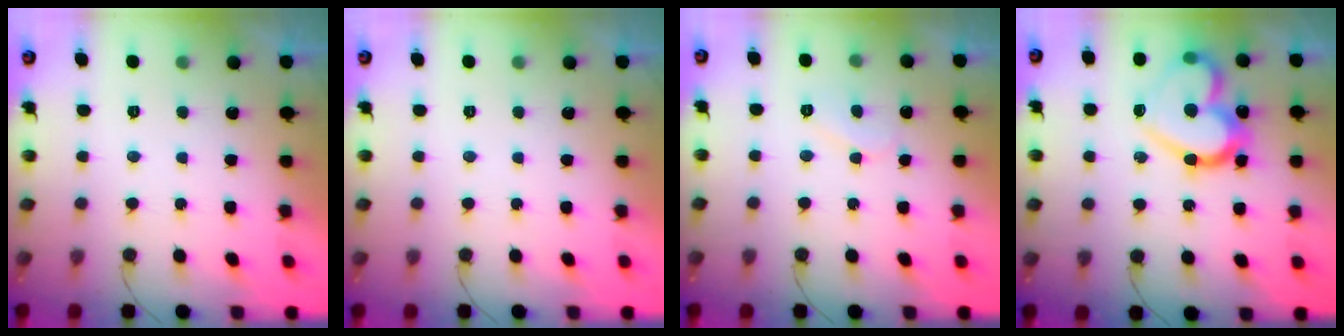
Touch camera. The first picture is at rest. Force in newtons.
{"total": 0.0}
{"total": 4.8, "press": 4.7, "slide": 0.6}
{"total": 20.6, "press": 20.6, "slide": 1.9}